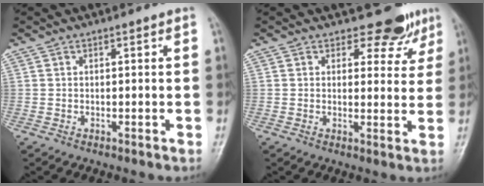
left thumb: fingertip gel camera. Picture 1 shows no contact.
{"total": 6.1, "force": [4.9, 3.4, 1.2], "torque": [0.015, -0.037, 0.052]}